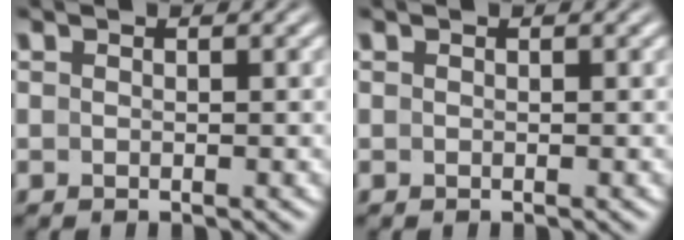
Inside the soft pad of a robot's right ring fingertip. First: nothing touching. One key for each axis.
{"total": 0.0}